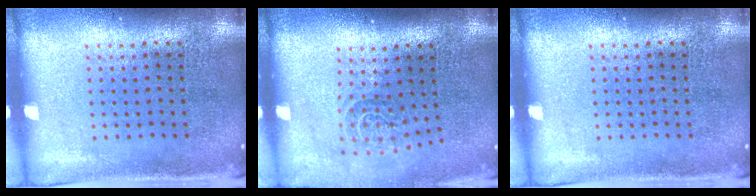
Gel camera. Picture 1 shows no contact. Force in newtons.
{"total": 1.5, "press": 1.1, "slide": 1.0}
{"total": 0.0}